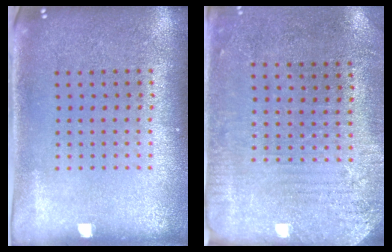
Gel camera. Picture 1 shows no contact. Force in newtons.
{"total": 2.9, "press": 2.4, "slide": 1.6}